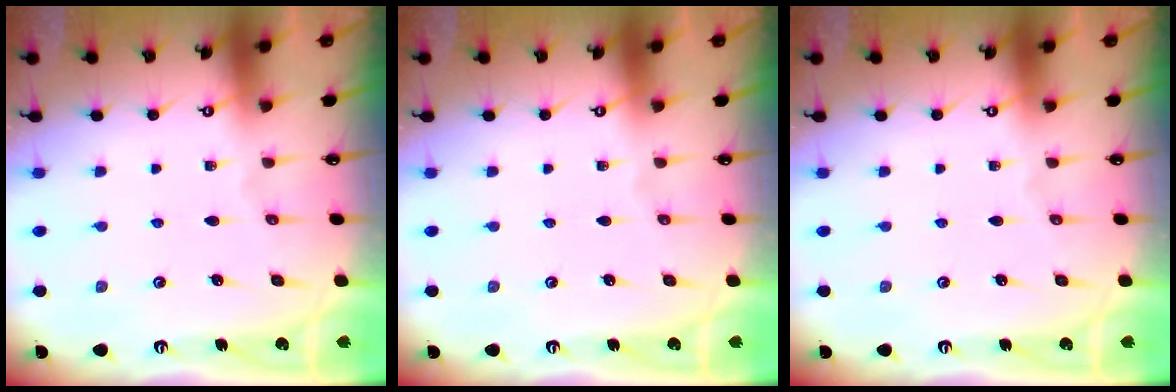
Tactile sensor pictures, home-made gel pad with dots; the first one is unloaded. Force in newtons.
{"total": 0.0}
{"total": 0.0}